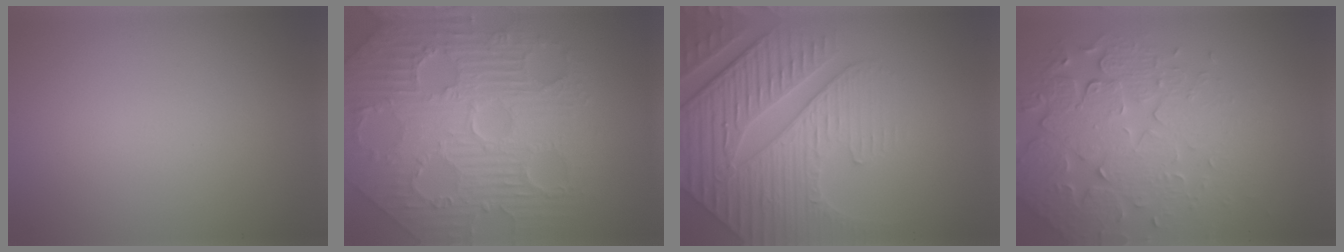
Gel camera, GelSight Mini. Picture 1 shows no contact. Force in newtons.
{"total": 11.5, "press": 7.5, "slide": 8.8}
{"total": 8.0, "press": 6.2, "slide": 5.1}
{"total": 7.1, "press": 5.2, "slide": 4.8}